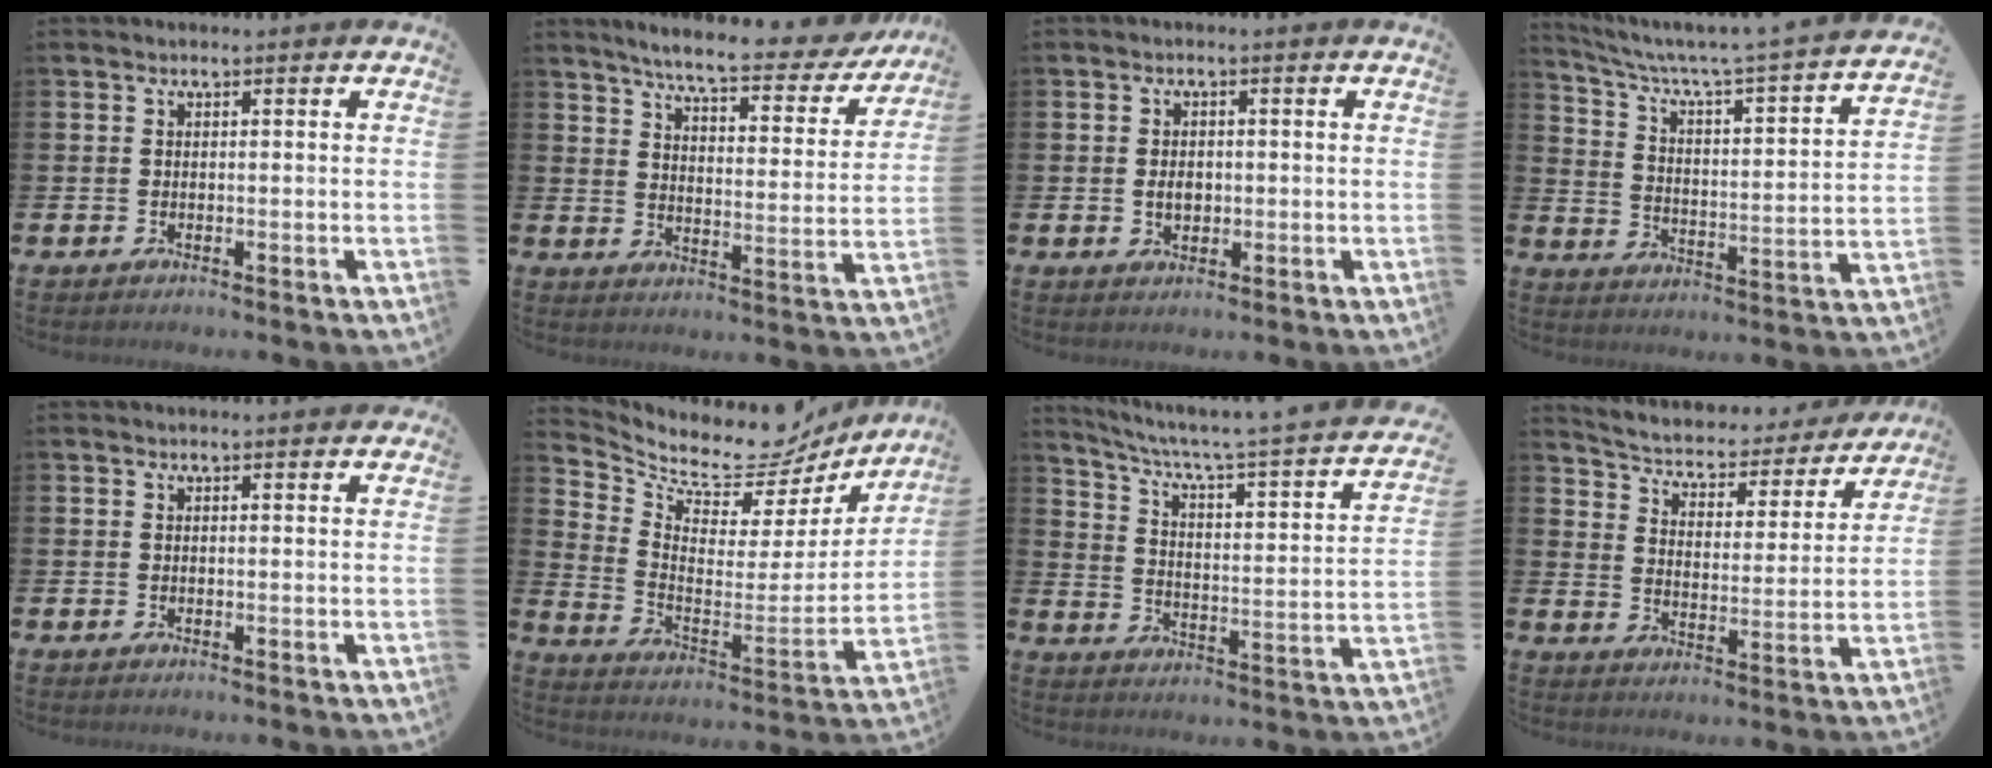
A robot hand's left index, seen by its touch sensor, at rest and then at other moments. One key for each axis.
{"total": 6.7, "fx": 6.1, "fy": 0.8, "fz": 2.8, "tx": -0.076, "ty": -0.041, "tz": 0.098}
{"total": 2.3, "fx": -0.1, "fy": 1.7, "fz": 1.6, "tx": -0.013, "ty": -0.001, "tz": -0.008}
{"total": 4.7, "fx": 3.8, "fy": 0.0, "fz": 2.7, "tx": -0.076, "ty": -0.043, "tz": 0.052}
{"total": 0.8, "fx": 0.8, "fy": 0.0, "fz": 0.3, "tx": 0.003, "ty": -0.002, "tz": 0.012}
{"total": 9.0, "fx": 8.0, "fy": 3.3, "fz": 2.3, "tx": -0.075, "ty": -0.068, "tz": 0.135}
{"total": 4.7, "fx": 3.4, "fy": 0.2, "fz": 3.3, "tx": -0.084, "ty": -0.038, "tz": 0.045}
{"total": 4.7, "fx": 4.3, "fy": 1.7, "fz": 1.2, "tx": -0.053, "ty": -0.036, "tz": 0.066}